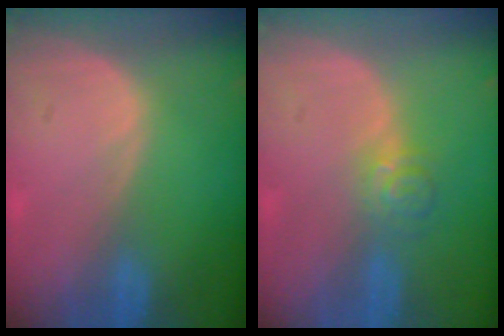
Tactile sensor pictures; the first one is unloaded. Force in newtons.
{"total": 3.6, "press": 3.4, "slide": 1.2}